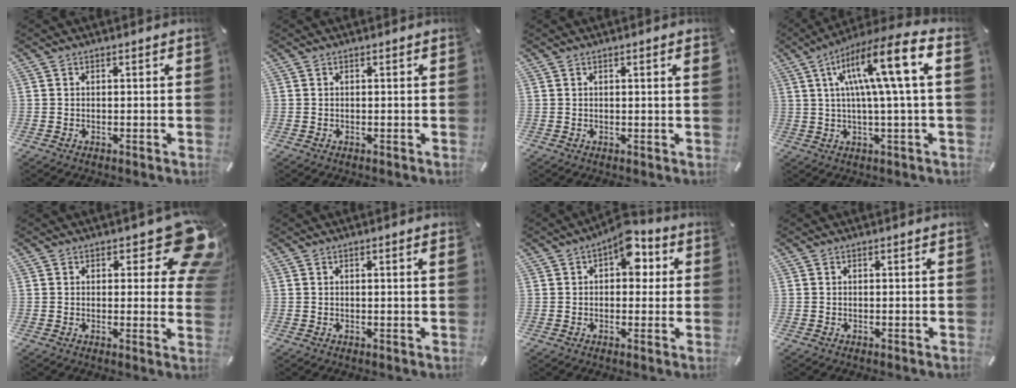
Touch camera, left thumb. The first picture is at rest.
{"total": 0.0}
{"total": 1.3, "force": [0.4, 0.0, 1.3], "torque": [-0.025, 0.000, 0.006]}
{"total": 15.9, "force": [4.7, 1.9, 15.1], "torque": [-0.258, -0.013, 0.063]}
{"total": 13.0, "force": [6.6, 5.5, 9.8], "torque": [-0.105, -0.053, 0.114]}
{"total": 1.2, "force": [0.3, 0.0, 1.1], "torque": [-0.022, 0.000, 0.005]}
{"total": 8.5, "force": [3.1, 5.0, 6.1], "torque": [-0.068, -0.012, 0.046]}
{"total": 0.0}